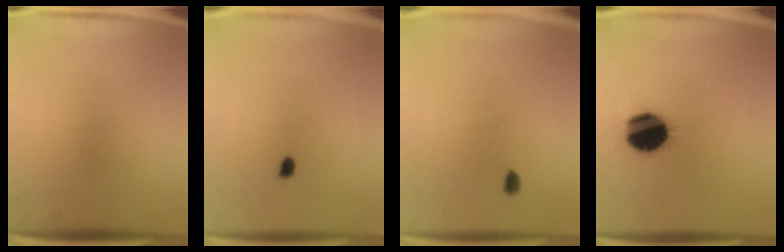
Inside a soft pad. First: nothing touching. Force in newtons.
{"total": 0.8}
{"total": 1.2}
{"total": 17.9}